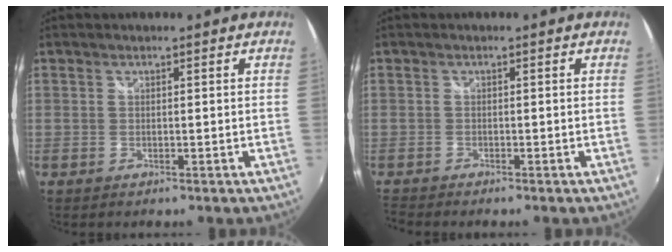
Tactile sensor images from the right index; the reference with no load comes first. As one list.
[{"total": 2.1, "force": [-2.0, 0.3, 0.1], "torque": [-0.014, -0.012, -0.047]}]